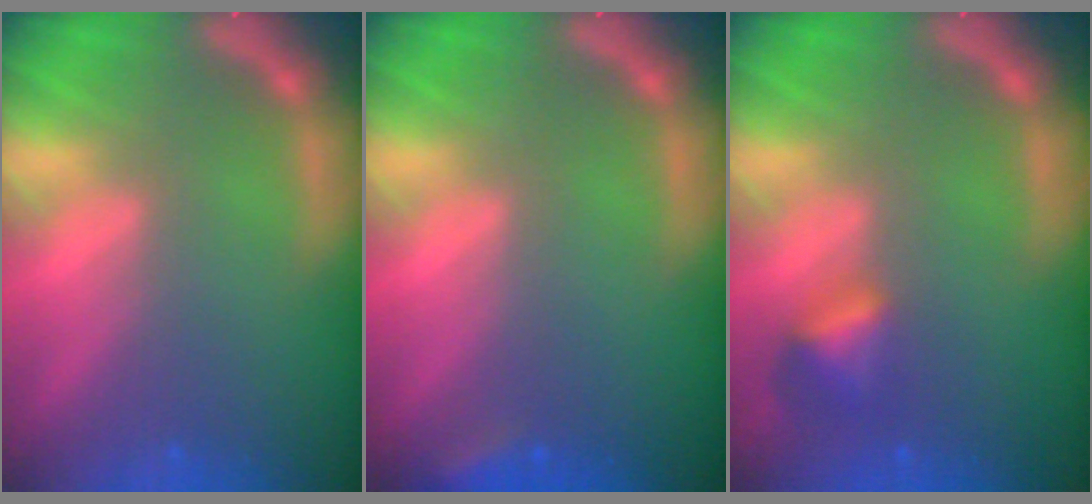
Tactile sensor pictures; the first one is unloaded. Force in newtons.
{"total": 1.9}
{"total": 2.4}